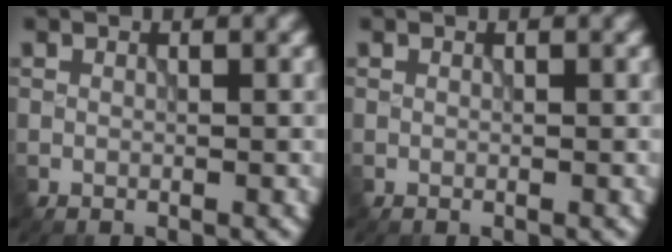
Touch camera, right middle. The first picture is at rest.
{"total": 0.0}